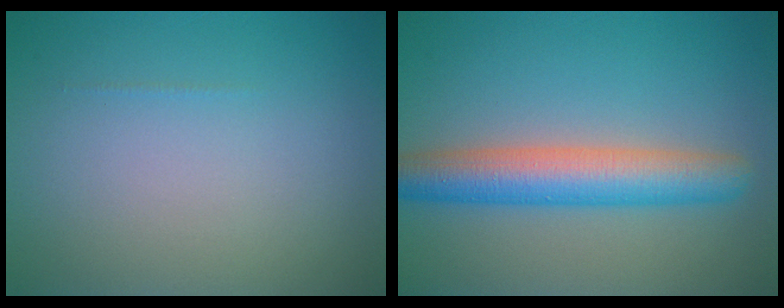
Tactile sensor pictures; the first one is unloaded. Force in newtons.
{"total": 5.9, "press": 5.9, "slide": 0.1}